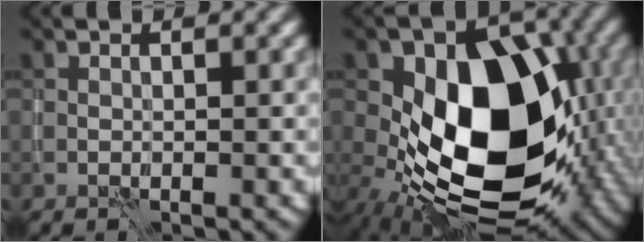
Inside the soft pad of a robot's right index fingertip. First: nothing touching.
{"total": 14.5, "force": [-2.6, 8.6, 11.3], "torque": [-0.182, -0.001, -0.055]}